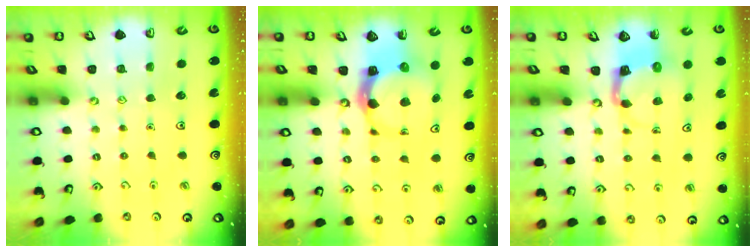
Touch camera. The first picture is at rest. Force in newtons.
{"total": 5.5, "press": 5.5, "slide": 0.9}
{"total": 3.9, "press": 3.8, "slide": 0.7}